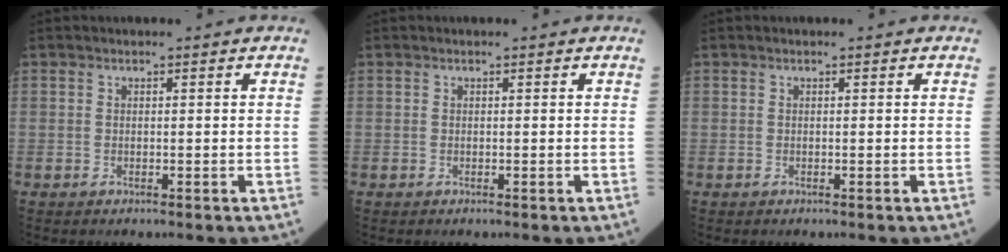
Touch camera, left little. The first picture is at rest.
{"total": 0.0}
{"total": 0.0}